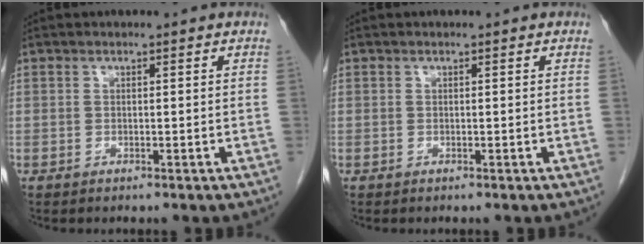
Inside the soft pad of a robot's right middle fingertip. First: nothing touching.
{"total": 0.0}